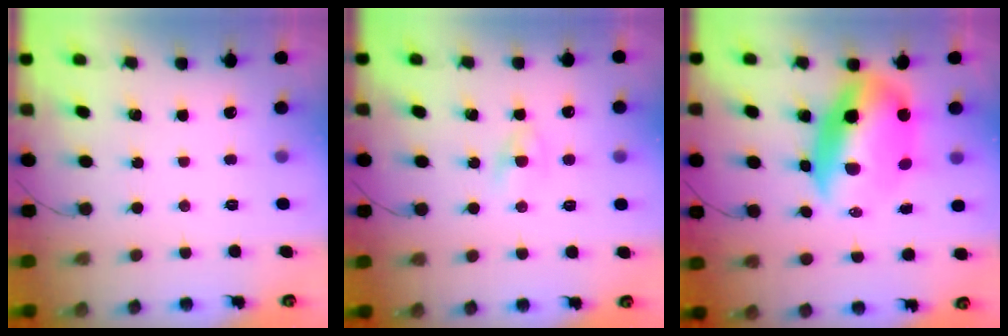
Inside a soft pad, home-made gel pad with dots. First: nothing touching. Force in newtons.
{"total": 3.0, "press": 2.9, "slide": 1.0}
{"total": 14.4, "press": 14.1, "slide": 3.0}